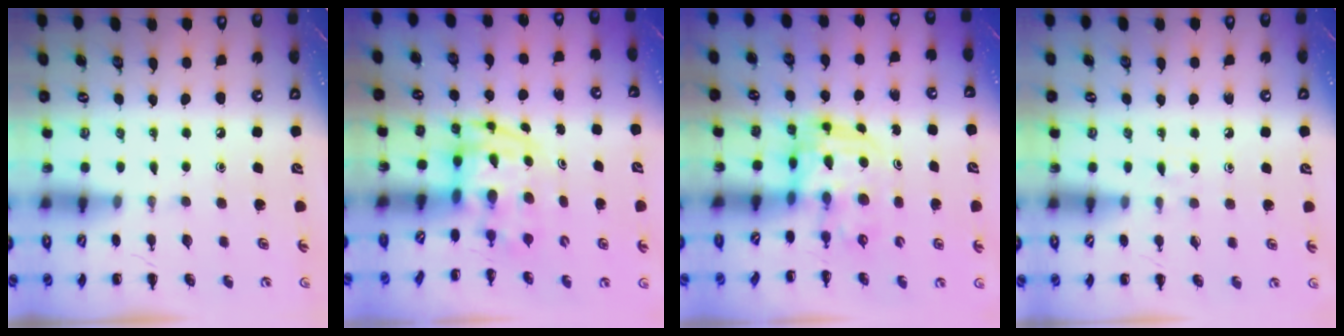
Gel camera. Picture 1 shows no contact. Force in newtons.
{"total": 3.8, "press": 3.7, "slide": 0.7}
{"total": 4.6, "press": 4.5, "slide": 1.0}
{"total": 3.3, "press": 3.1, "slide": 1.3}